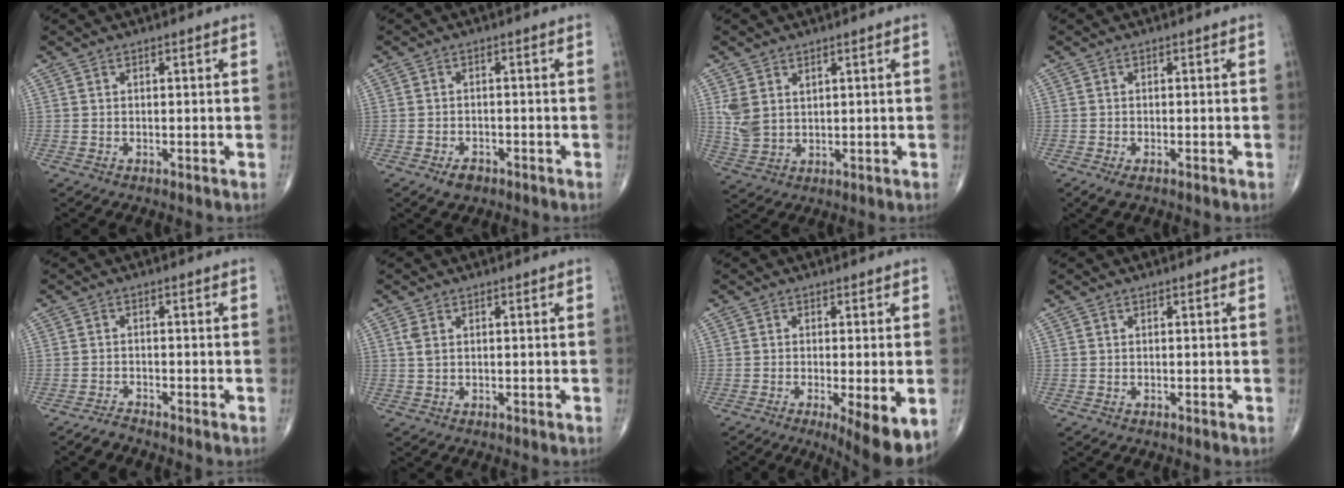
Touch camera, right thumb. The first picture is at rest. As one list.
[{"total": 2.9, "force": [-1.8, 1.7, 1.5], "torque": [-0.022, 0.004, -0.025]}, {"total": 5.2, "force": [2.1, 3.5, 3.2], "torque": [-0.062, -0.006, 0.054]}, {"total": 1.9, "force": [-1.1, 0.7, 1.4], "torque": [-0.034, -0.005, -0.019]}, {"total": 1.6, "force": [-1.6, 0.1, 0.2], "torque": [-0.008, -0.001, -0.034]}, {"total": 1.6, "force": [0.5, 0.8, 1.3], "torque": [-0.032, 0.006, 0.016]}, {"total": 9.1, "force": [-3.2, 2.0, 8.3], "torque": [-0.118, -0.022, -0.047]}, {"total": 0.0}]